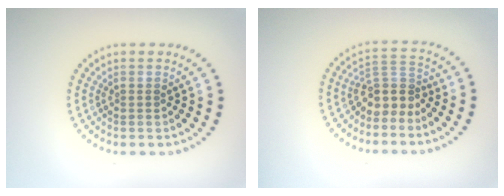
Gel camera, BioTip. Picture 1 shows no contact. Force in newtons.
{"total": 3.0, "press": 2.2, "slide": 2.0}